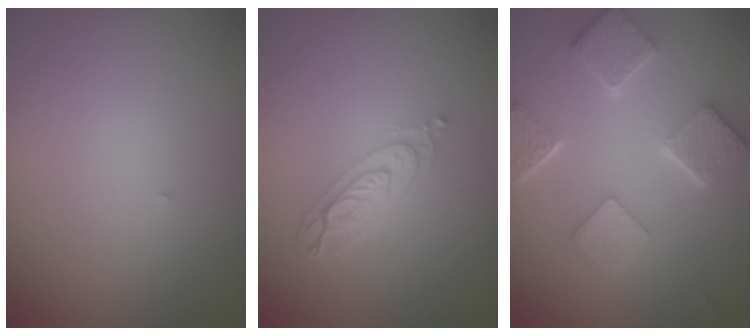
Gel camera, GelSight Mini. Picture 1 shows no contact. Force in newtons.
{"total": 3.4, "press": 2.6, "slide": 2.2}
{"total": 5.5, "press": 4.4, "slide": 3.2}